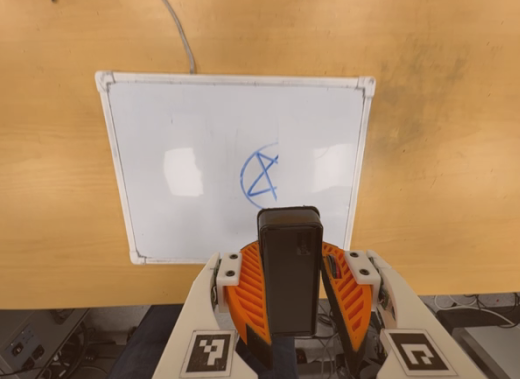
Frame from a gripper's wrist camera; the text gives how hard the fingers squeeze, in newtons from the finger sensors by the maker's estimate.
{"total": 7.0, "left": 7.6, "right": 6.3}